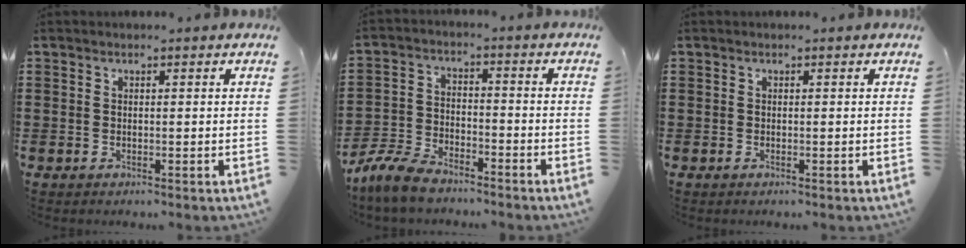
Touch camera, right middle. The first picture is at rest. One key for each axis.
{"total": 7.0, "fx": -6.4, "fy": 1.8, "fz": 2.3, "tx": -0.065, "ty": 0.006, "tz": -0.131}
{"total": 0.0}